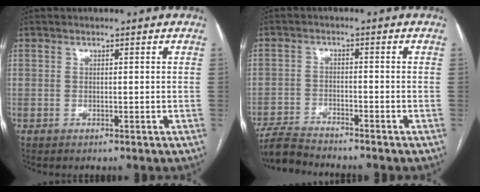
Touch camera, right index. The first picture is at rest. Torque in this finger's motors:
{"motor_torque": [-0.41, -1.12, -0.03, -0.03]}